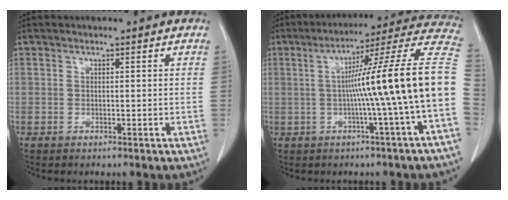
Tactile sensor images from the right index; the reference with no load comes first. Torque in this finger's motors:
{"motor_torque": [2.09, -0.05, 1.05, 0.21]}